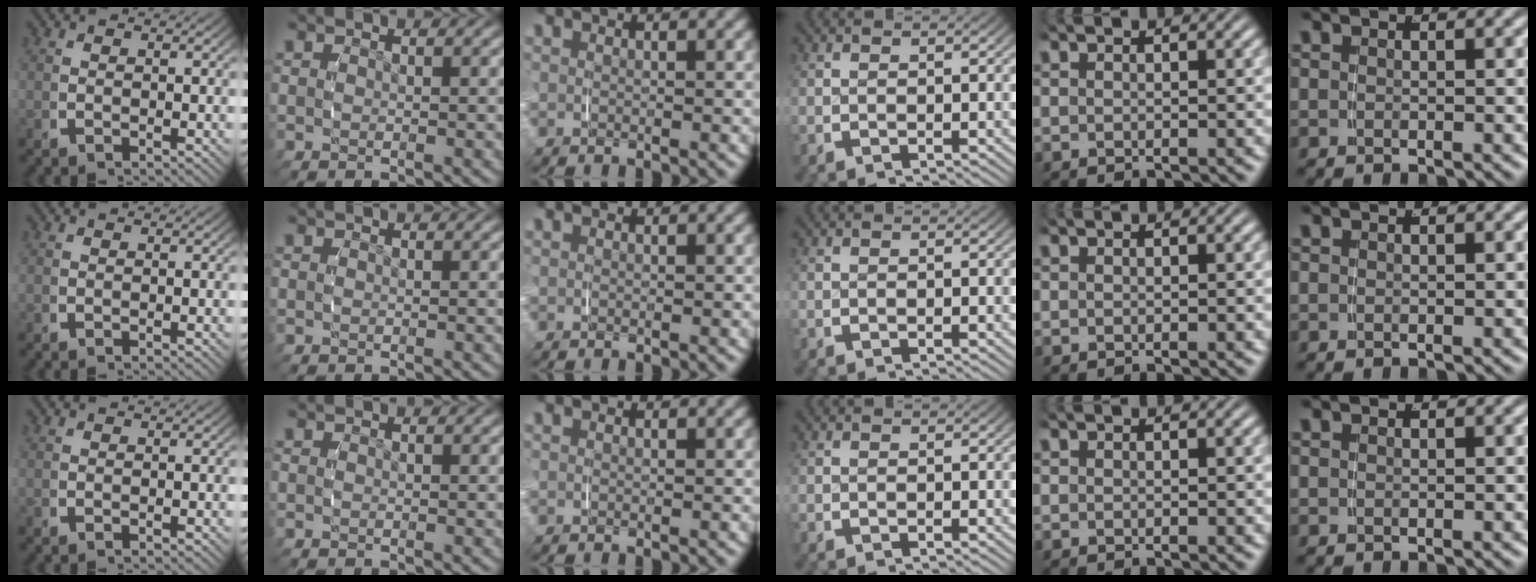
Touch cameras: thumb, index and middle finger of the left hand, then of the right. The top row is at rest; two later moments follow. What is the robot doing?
{"motion": "grasp_and_lifting", "object": "jewelry box"}